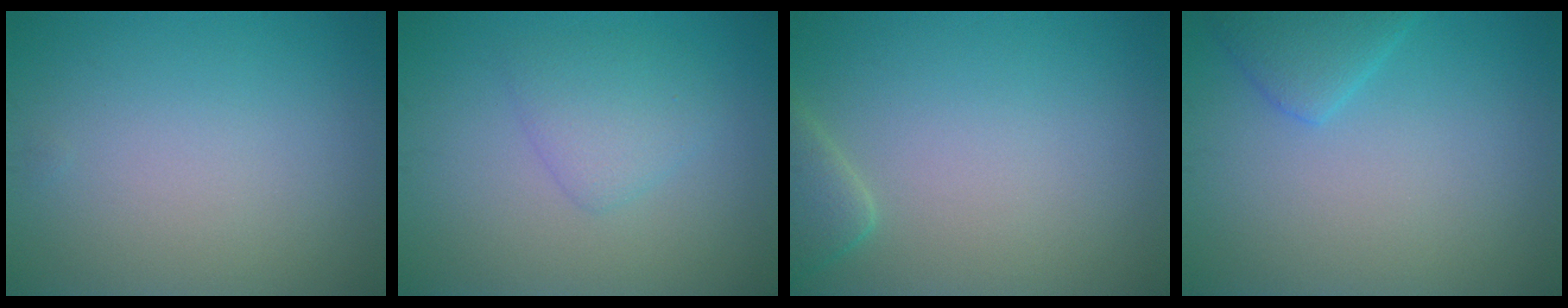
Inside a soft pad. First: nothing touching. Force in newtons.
{"total": 2.5, "press": 2.5, "slide": 0.1}
{"total": 2.3, "press": 2.2, "slide": 0.4}
{"total": 2.9, "press": 2.9, "slide": 0.3}